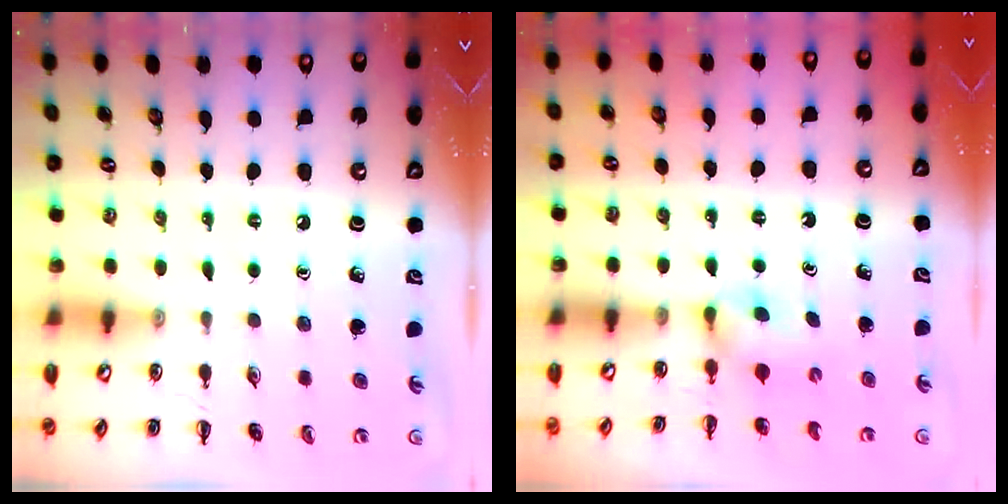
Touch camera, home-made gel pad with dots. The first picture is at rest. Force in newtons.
{"total": 2.9, "press": 2.8, "slide": 1.0}